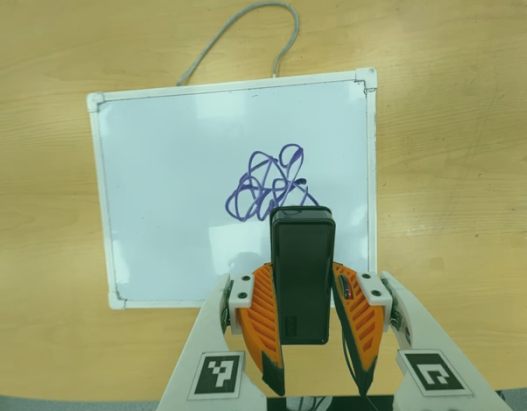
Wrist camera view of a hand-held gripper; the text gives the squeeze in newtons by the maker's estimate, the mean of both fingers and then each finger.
{"total": 4.0, "left": 2.5, "right": 5.4}